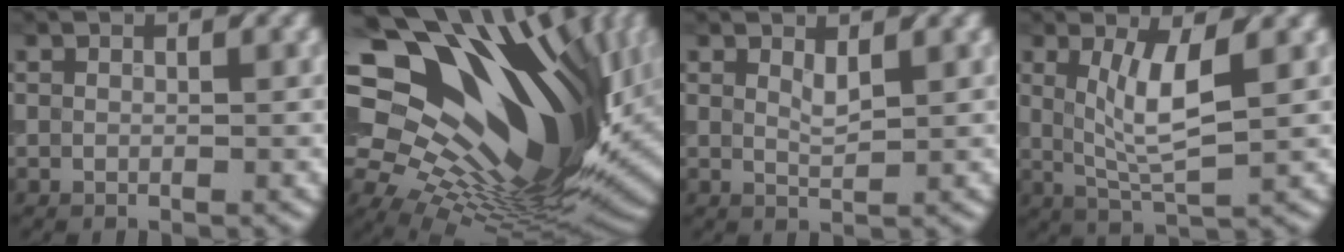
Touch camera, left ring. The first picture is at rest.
{"total": 18.9, "force": [5.3, 9.9, 15.2], "torque": [-0.250, 0.025, 0.106]}
{"total": 1.0, "force": [0.5, 0.2, 0.8], "torque": [-0.020, 0.003, 0.018]}
{"total": 4.5, "force": [0.8, 0.9, 4.3], "torque": [-0.089, 0.000, 0.025]}